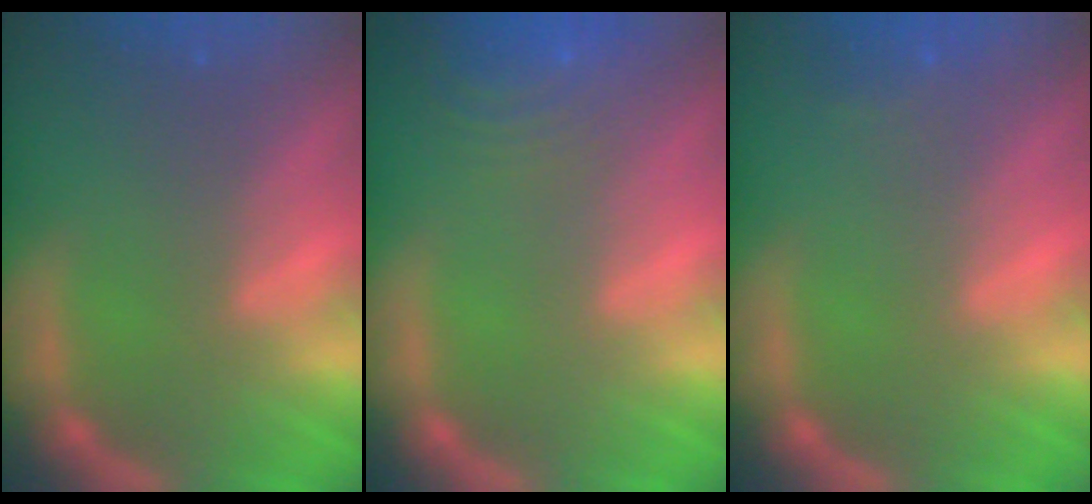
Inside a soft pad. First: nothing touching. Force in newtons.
{"total": 8.5}
{"total": 1.4}